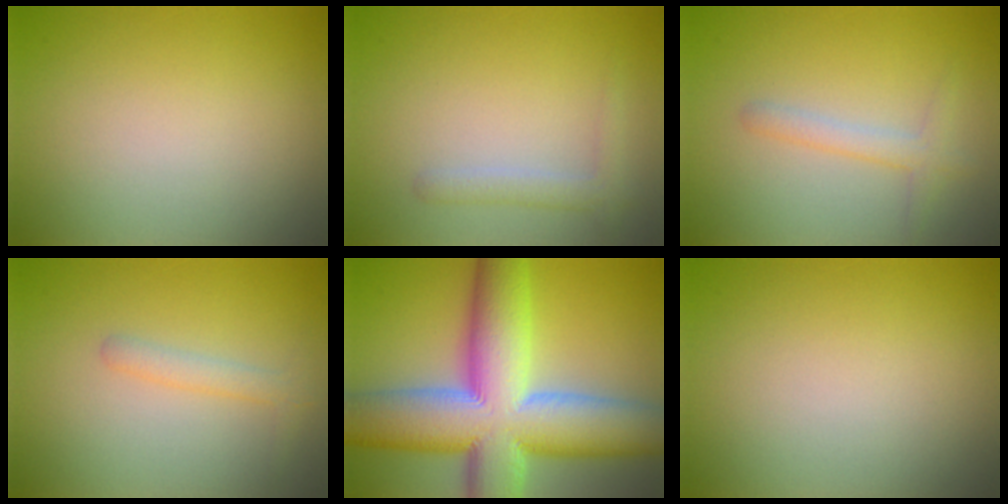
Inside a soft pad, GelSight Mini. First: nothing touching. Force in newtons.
{"total": 1.8, "press": 1.8, "slide": 0.1}
{"total": 2.0, "press": 2.0, "slide": 0.1}
{"total": 1.6, "press": 1.6, "slide": 0.1}
{"total": 16.5, "press": 16.5, "slide": 0.9}
{"total": 0.0}